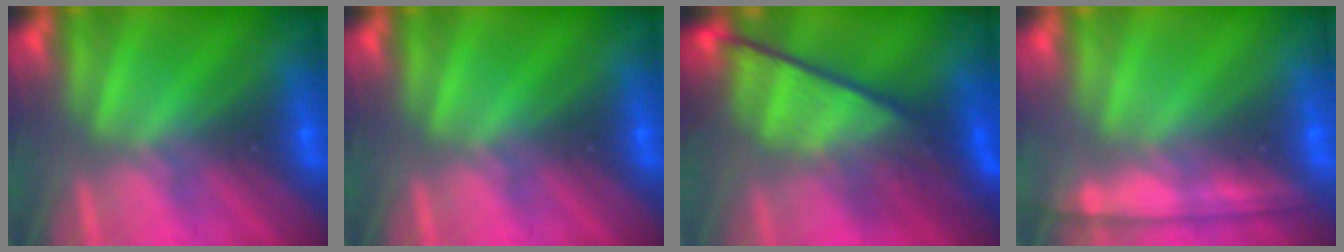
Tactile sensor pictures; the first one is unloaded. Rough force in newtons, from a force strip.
{"total": 0.0}
{"total": 12.7}
{"total": 1.0}